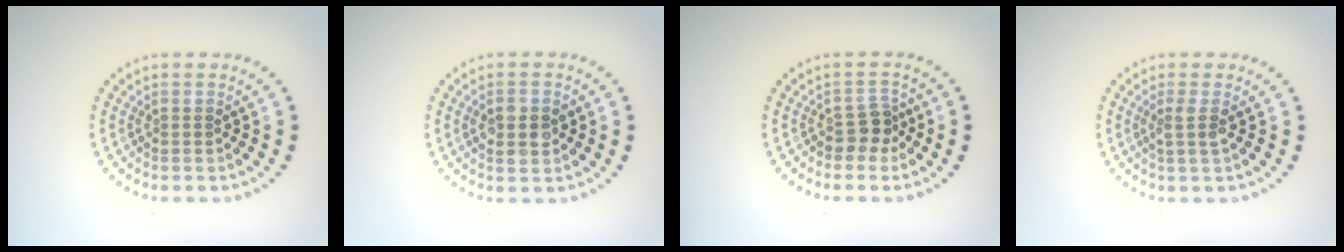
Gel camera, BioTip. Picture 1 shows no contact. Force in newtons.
{"total": 2.8, "press": 2.8, "slide": 0.2}
{"total": 1.9, "press": 1.6, "slide": 1.1}
{"total": 1.4, "press": 1.0, "slide": 1.0}